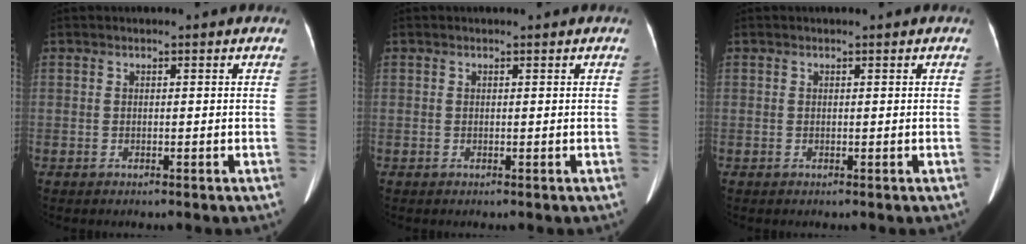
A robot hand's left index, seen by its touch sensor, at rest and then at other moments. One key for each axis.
{"total": 0.0}
{"total": 0.0}